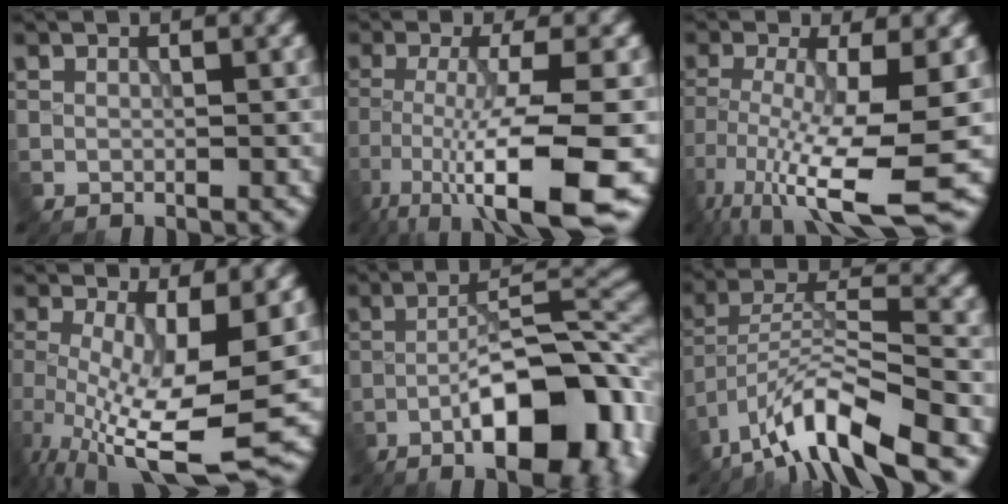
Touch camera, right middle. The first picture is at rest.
{"total": 9.4, "force": [-4.9, 1.5, 7.9], "torque": [-0.134, -0.003, -0.091]}
{"total": 10.2, "force": [-4.9, 1.8, 8.7], "torque": [-0.175, -0.021, -0.082]}
{"total": 9.9, "force": [-2.4, 2.4, 9.3], "torque": [-0.176, -0.026, -0.037]}
{"total": 13.6, "force": [-6.3, 4.9, 11.0], "torque": [-0.158, 0.010, -0.104]}
{"total": 10.6, "force": [-7.6, 2.3, 7.0], "torque": [-0.117, 0.012, -0.147]}